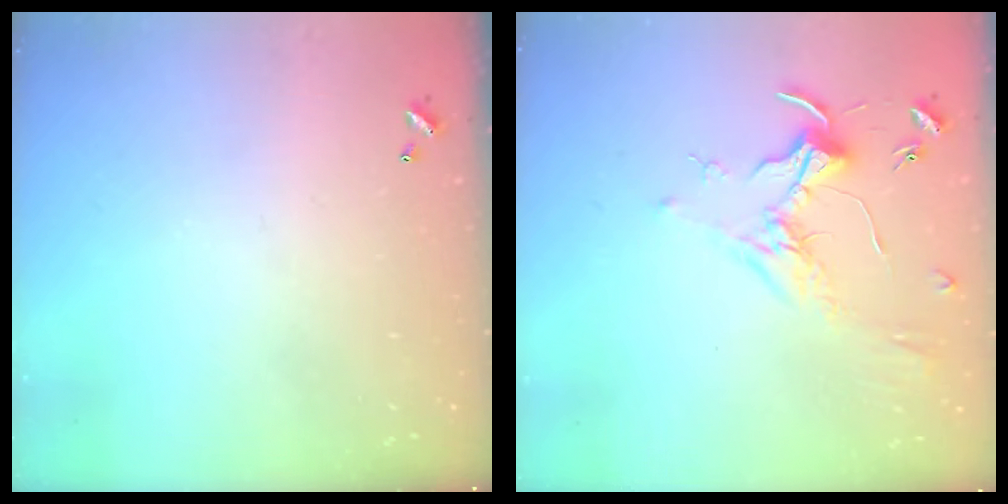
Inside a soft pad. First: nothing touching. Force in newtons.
{"total": 1.6, "press": 1.4, "slide": 0.8}